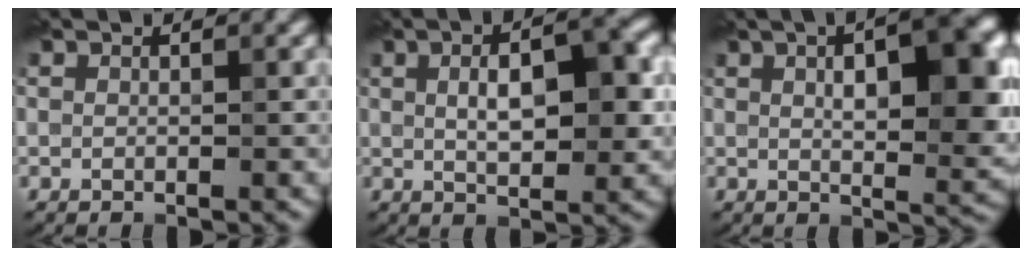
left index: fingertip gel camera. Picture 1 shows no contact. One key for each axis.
{"total": 6.3, "fx": 1.1, "fy": 2.5, "fz": 5.6, "tx": -0.087, "ty": 0.007, "tz": 0.017}
{"total": 9.7, "fx": 2.2, "fy": 3.4, "fz": 8.9, "tx": -0.104, "ty": 0.012, "tz": 0.030}